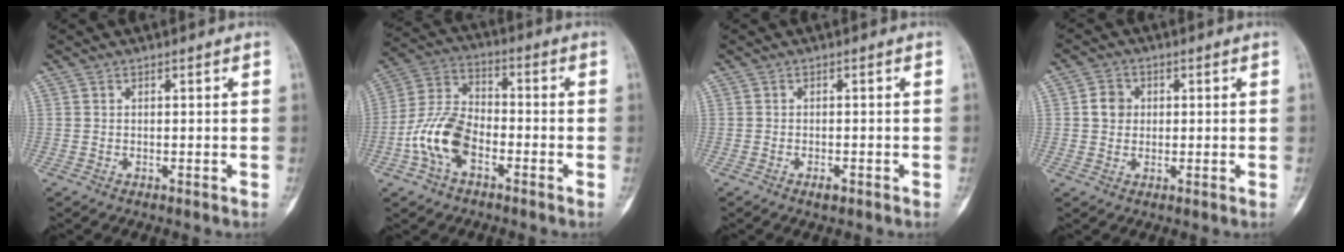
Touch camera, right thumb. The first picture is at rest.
{"total": 11.6, "force": [-4.2, 6.8, 8.4], "torque": [-0.168, 0.036, -0.086]}
{"total": 1.5, "force": [-0.9, 0.6, 1.0], "torque": [-0.019, 0.002, -0.014]}
{"total": 3.8, "force": [0.5, 3.3, 1.7], "torque": [-0.015, 0.004, 0.004]}